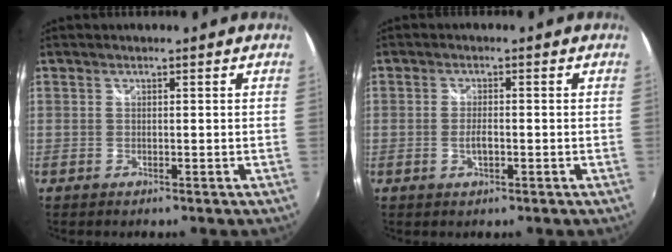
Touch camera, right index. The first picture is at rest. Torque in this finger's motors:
{"motor_torque": [-0.09, -0.04, 0.05, 0.01]}